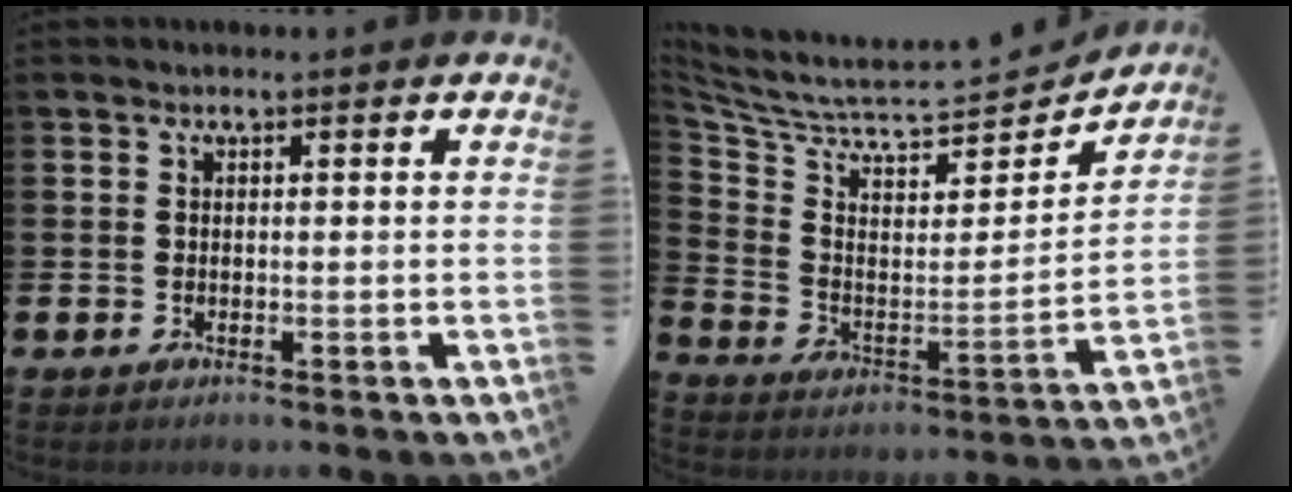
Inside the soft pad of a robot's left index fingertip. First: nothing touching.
{"total": 6.7, "force": [6.1, 1.6, 2.3], "torque": [-0.084, -0.058, 0.099]}